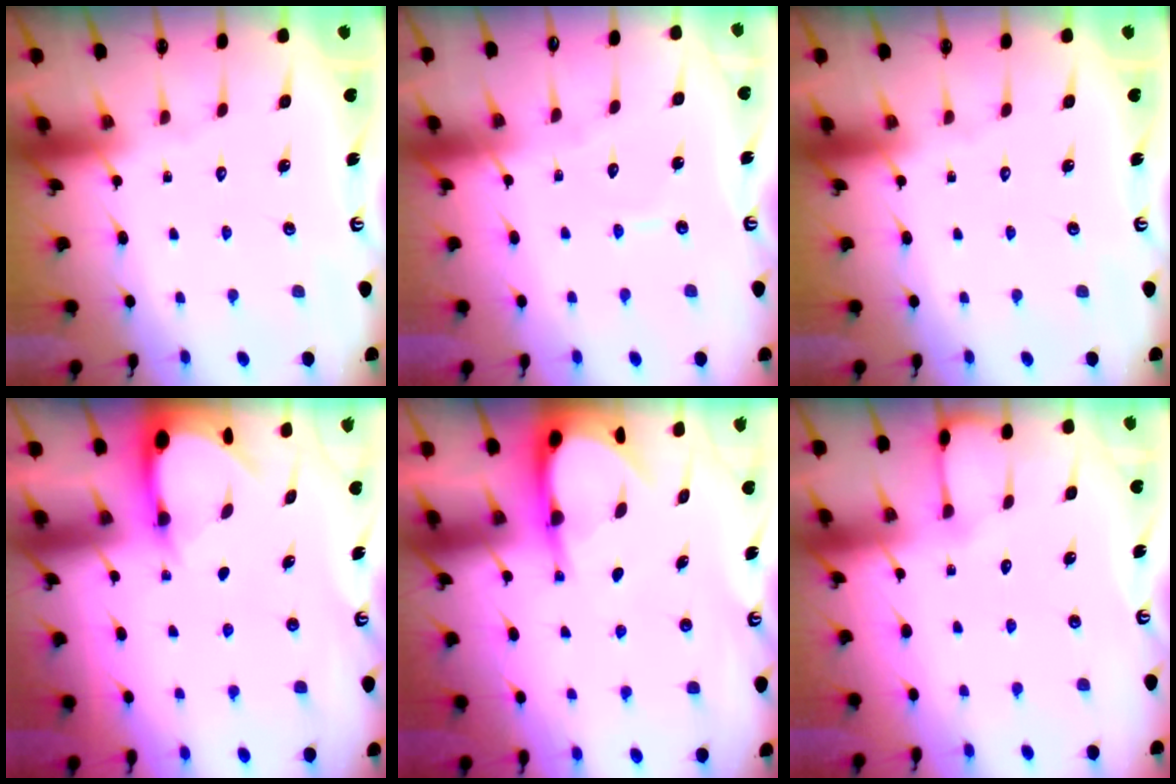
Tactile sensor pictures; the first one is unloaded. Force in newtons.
{"total": 3.8, "press": 3.8, "slide": 0.2}
{"total": 0.0}
{"total": 3.2, "press": 3.2, "slide": 0.2}
{"total": 6.0, "press": 6.0, "slide": 0.6}
{"total": 4.1, "press": 4.0, "slide": 0.5}